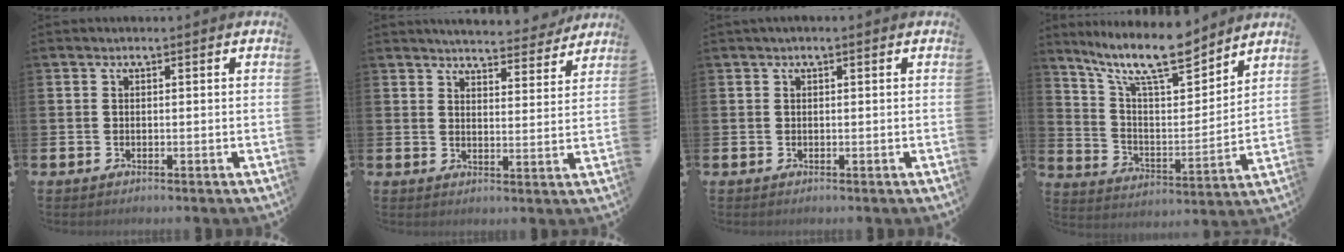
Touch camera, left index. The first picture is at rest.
{"total": 5.1, "force": [5.1, 0.6, 0.3], "torque": [-0.016, -0.038, 0.089]}
{"total": 0.5, "force": [0.3, 0.1, 0.5], "torque": [-0.009, 0.002, 0.004]}
{"total": 12.5, "force": [10.4, 3.2, 6.2], "torque": [-0.145, -0.055, 0.185]}